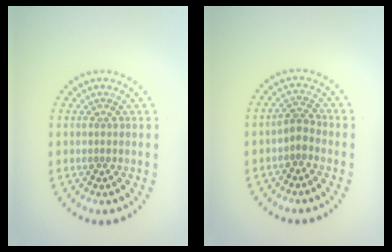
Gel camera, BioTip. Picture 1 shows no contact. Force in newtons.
{"total": 1.6, "press": 1.3, "slide": 1.0}